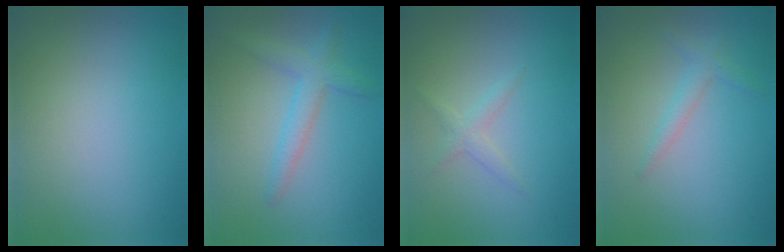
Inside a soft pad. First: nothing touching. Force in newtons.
{"total": 2.6, "press": 2.6, "slide": 0.2}
{"total": 1.3, "press": 1.3, "slide": 0.1}
{"total": 1.5, "press": 1.5, "slide": 0.1}